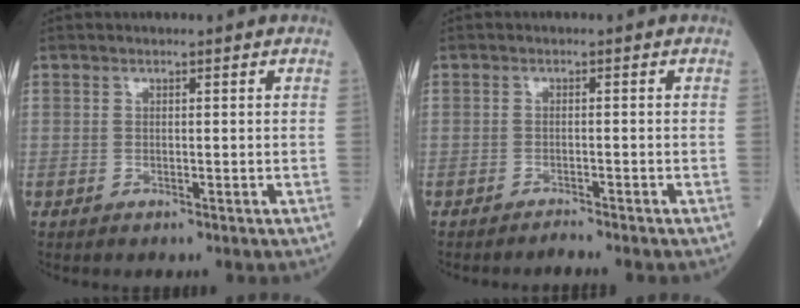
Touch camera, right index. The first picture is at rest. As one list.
[{"total": 1.5, "force": [-1.5, -0.4, 0.1], "torque": [-0.003, -0.003, -0.023]}]